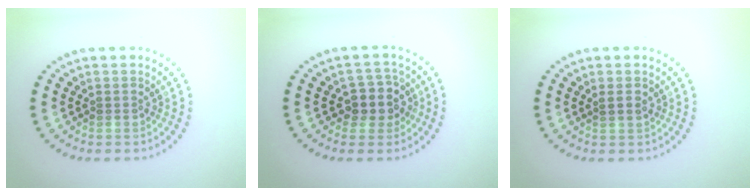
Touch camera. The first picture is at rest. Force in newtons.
{"total": 2.9, "press": 2.5, "slide": 1.5}
{"total": 0.6, "press": 0.6, "slide": 0.3}